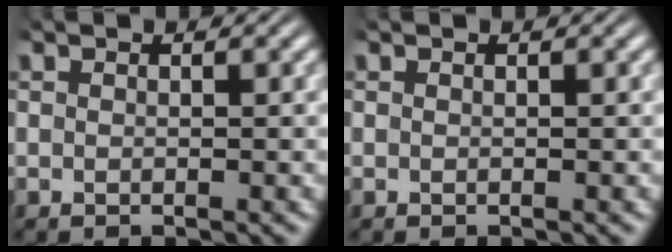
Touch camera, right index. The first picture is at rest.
{"total": 0.0}